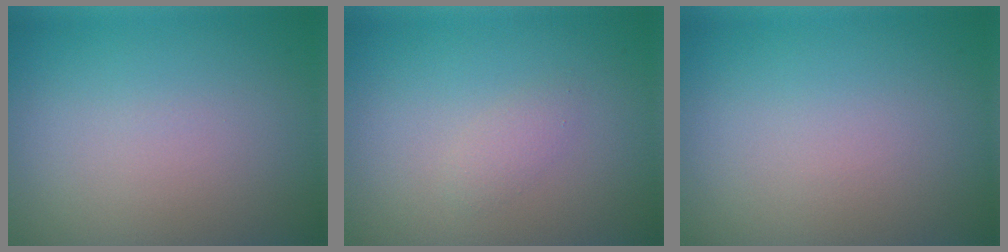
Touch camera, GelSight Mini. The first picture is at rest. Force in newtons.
{"total": 1.0, "press": 1.0, "slide": 0.0}
{"total": 0.0}